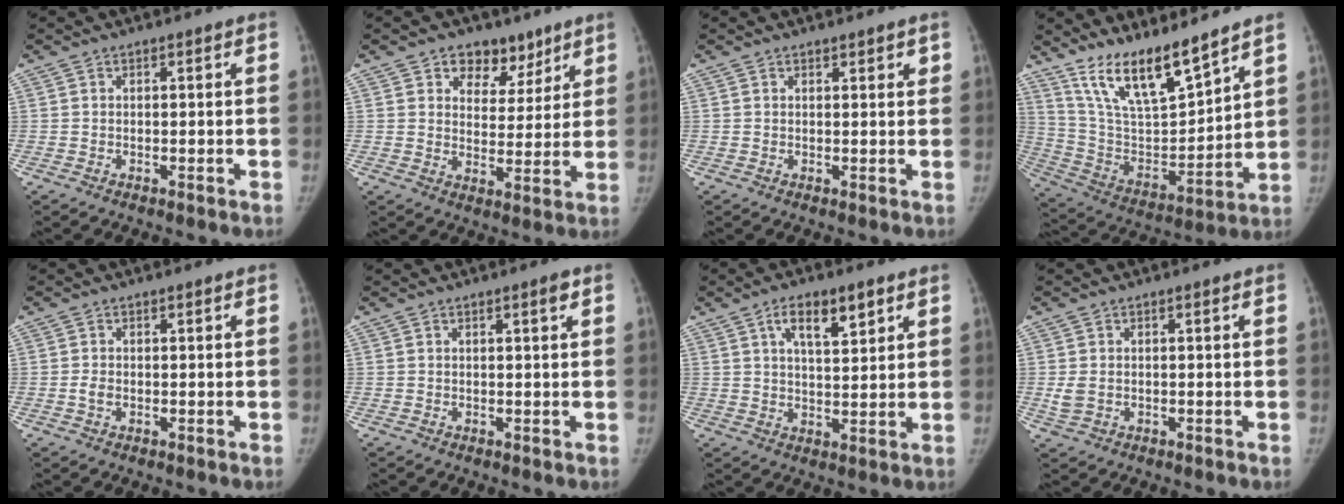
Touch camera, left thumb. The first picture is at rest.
{"total": 8.4, "force": [5.4, 5.8, 2.8], "torque": [0.004, -0.025, 0.082]}
{"total": 1.4, "force": [1.1, 0.6, 0.7], "torque": [0.004, -0.003, 0.012]}
{"total": 15.7, "force": [12.4, 3.5, 9.0], "torque": [-0.134, -0.073, 0.243]}
{"total": 1.4, "force": [-0.2, 1.0, 1.0], "torque": [-0.017, 0.000, -0.005]}
{"total": 1.1, "force": [0.6, 0.0, 0.9], "torque": [-0.011, -0.002, 0.009]}
{"total": 8.1, "force": [4.2, 3.1, 6.2], "torque": [-0.083, -0.018, 0.069]}
{"total": 2.5, "force": [-0.2, 1.9, 1.6], "torque": [-0.039, -0.001, -0.001]}